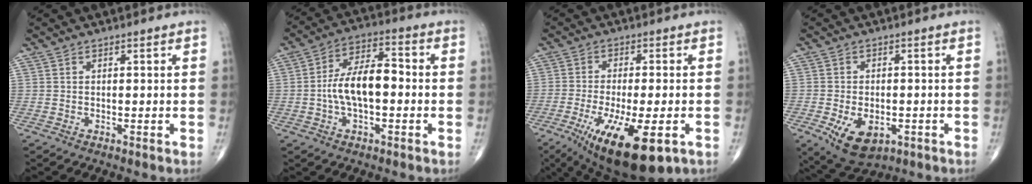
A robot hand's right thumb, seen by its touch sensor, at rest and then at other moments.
{"total": 11.0, "force": [-1.2, 5.3, 9.6], "torque": [-0.174, 0.034, -0.028]}
{"total": 16.6, "force": [-7.2, 5.3, 14.0], "torque": [-0.240, -0.018, -0.104]}
{"total": 8.8, "force": [-3.1, 5.3, 6.2], "torque": [-0.093, 0.003, -0.038]}